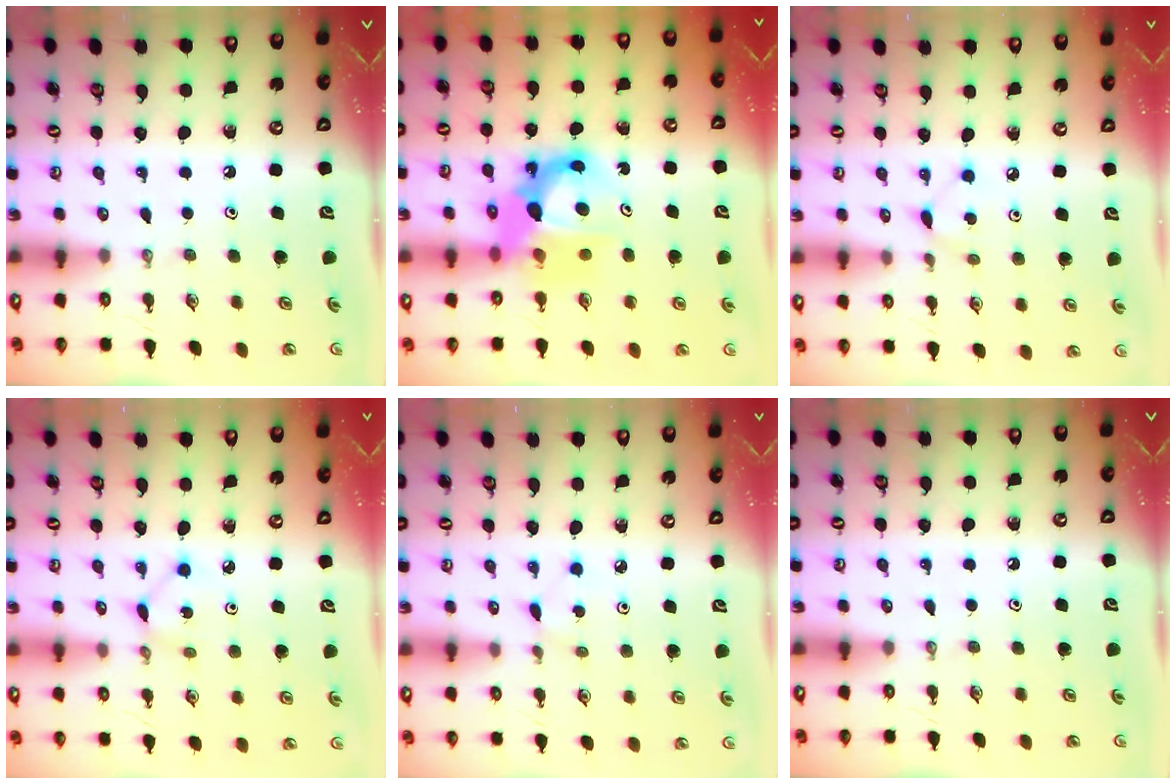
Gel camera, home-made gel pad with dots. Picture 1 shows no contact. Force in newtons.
{"total": 12.4, "press": 12.3, "slide": 1.1}
{"total": 3.9, "press": 3.9, "slide": 0.5}
{"total": 1.6, "press": 1.5, "slide": 0.2}
{"total": 1.5, "press": 1.4, "slide": 0.2}
{"total": 0.0}